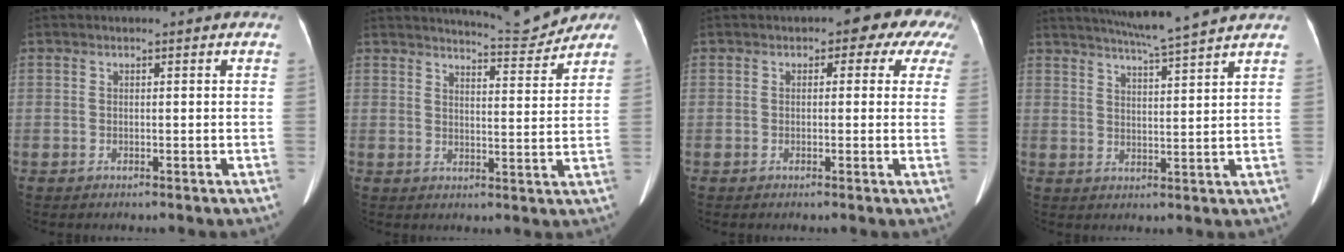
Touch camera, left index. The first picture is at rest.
{"total": 6.7, "force": [6.7, -0.1, 0.7], "torque": [-0.019, -0.015, 0.090]}
{"total": 5.9, "force": [3.0, 3.8, 3.4], "torque": [-0.022, 0.019, 0.018]}
{"total": 10.3, "force": [9.1, -1.6, 4.6], "torque": [-0.078, 0.003, 0.129]}